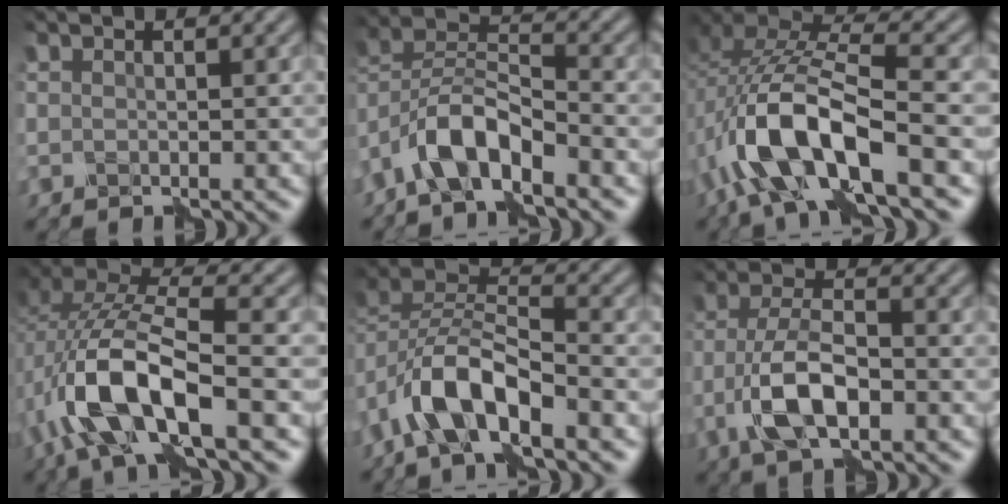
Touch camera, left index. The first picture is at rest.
{"total": 5.5, "force": [-3.7, 1.9, 3.7], "torque": [-0.068, 0.013, -0.076]}
{"total": 10.7, "force": [-4.4, 3.8, 9.0], "torque": [-0.201, 0.011, -0.087]}
{"total": 9.8, "force": [-3.7, 3.5, 8.3], "torque": [-0.186, 0.010, -0.078]}
{"total": 7.0, "force": [-3.7, 2.9, 5.1], "torque": [-0.095, 0.008, -0.074]}
{"total": 6.0, "force": [-2.3, 2.3, 5.0], "torque": [-0.105, 0.004, -0.048]}